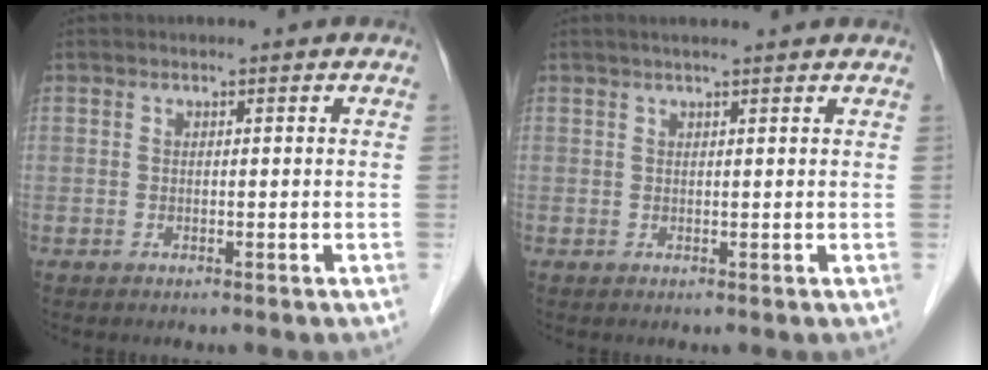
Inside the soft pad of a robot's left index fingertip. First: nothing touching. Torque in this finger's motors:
{"motor_torque": [0.08, -0.14, 0.00, 0.01]}